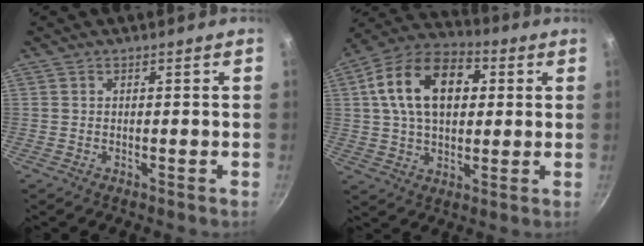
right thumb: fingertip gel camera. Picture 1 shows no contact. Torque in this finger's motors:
{"motor_torque": [-0.12, 3.23, 1.51, 0.16, 0.19]}